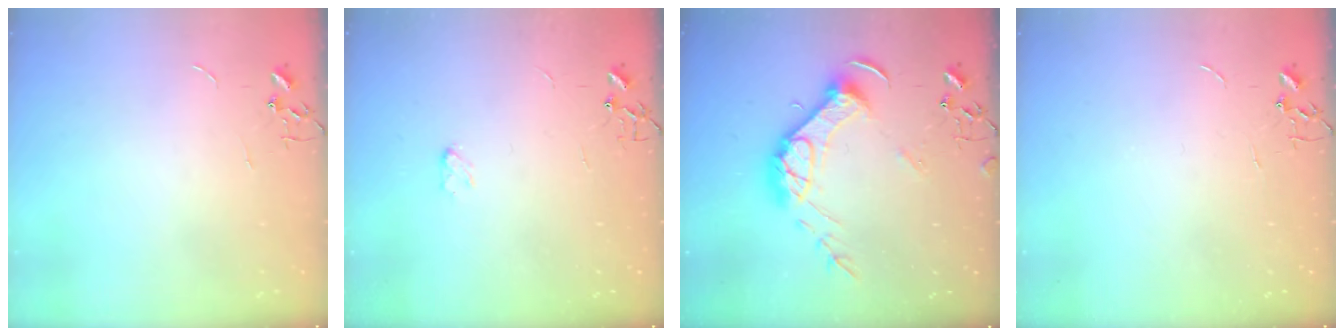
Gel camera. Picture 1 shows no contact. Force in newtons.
{"total": 2.9, "press": 2.9, "slide": 0.5}
{"total": 15.8, "press": 15.7, "slide": 1.6}
{"total": 0.0}